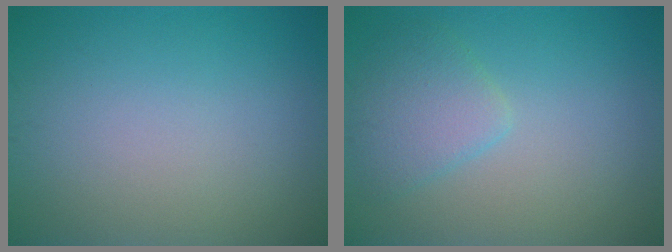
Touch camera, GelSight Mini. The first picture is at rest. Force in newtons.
{"total": 2.8, "press": 2.8, "slide": 0.2}